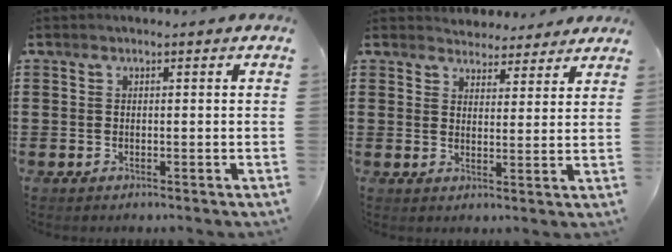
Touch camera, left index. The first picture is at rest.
{"total": 3.6, "force": [3.4, 1.2, -0.2], "torque": [-0.012, -0.011, 0.064]}